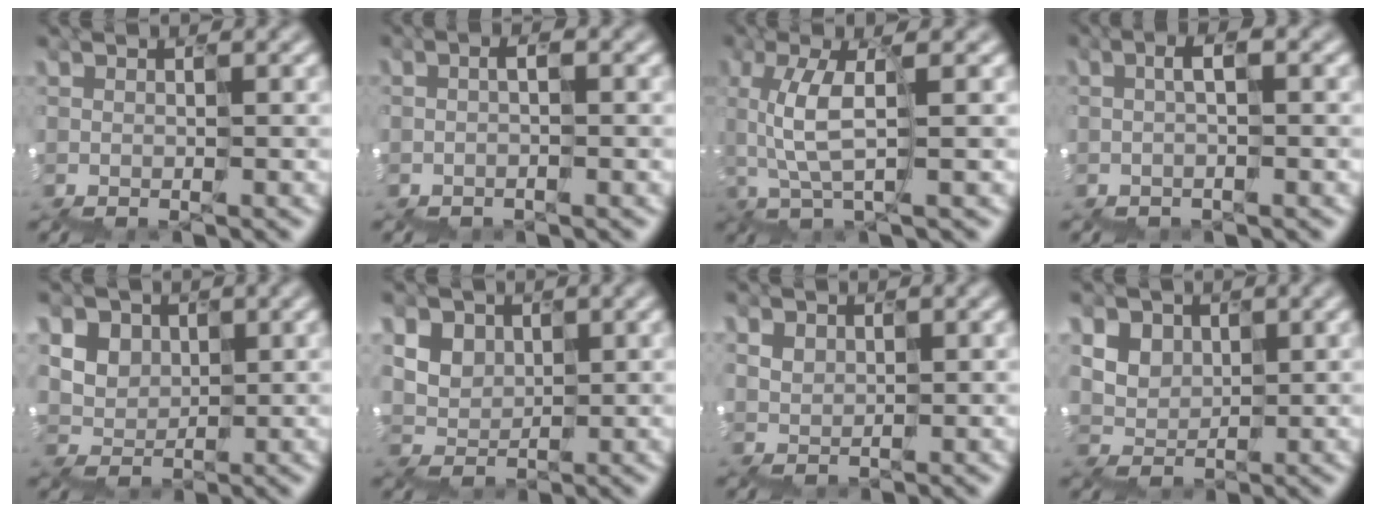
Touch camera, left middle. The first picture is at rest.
{"total": 0.6, "force": [-0.5, -0.2, -0.3], "torque": [-0.008, -0.006, -0.009]}
{"total": 1.8, "force": [-0.5, 0.2, 1.7], "torque": [-0.076, 0.002, -0.014]}
{"total": 0.0}
{"total": 4.7, "force": [3.1, 3.4, -0.7], "torque": [-0.020, 0.018, 0.043]}
{"total": 3.9, "force": [2.7, 2.6, -1.1], "torque": [-0.014, 0.016, 0.041]}
{"total": 1.9, "force": [1.1, 0.5, -1.5], "torque": [-0.002, 0.006, 0.026]}
{"total": 3.9, "force": [2.7, 2.6, -1.1], "torque": [-0.013, 0.015, 0.042]}